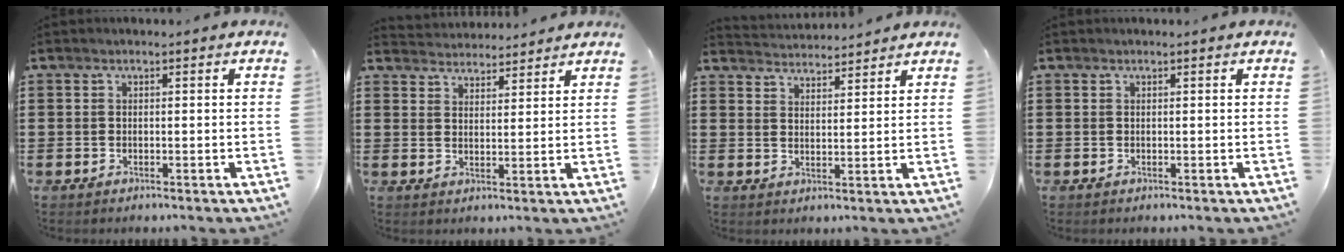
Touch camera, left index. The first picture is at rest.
{"total": 3.3, "force": [3.3, 0.3, -0.3], "torque": [-0.005, -0.014, 0.062]}
{"total": 3.3, "force": [3.3, 0.0, -0.3], "torque": [-0.005, -0.017, 0.060]}
{"total": 0.0}